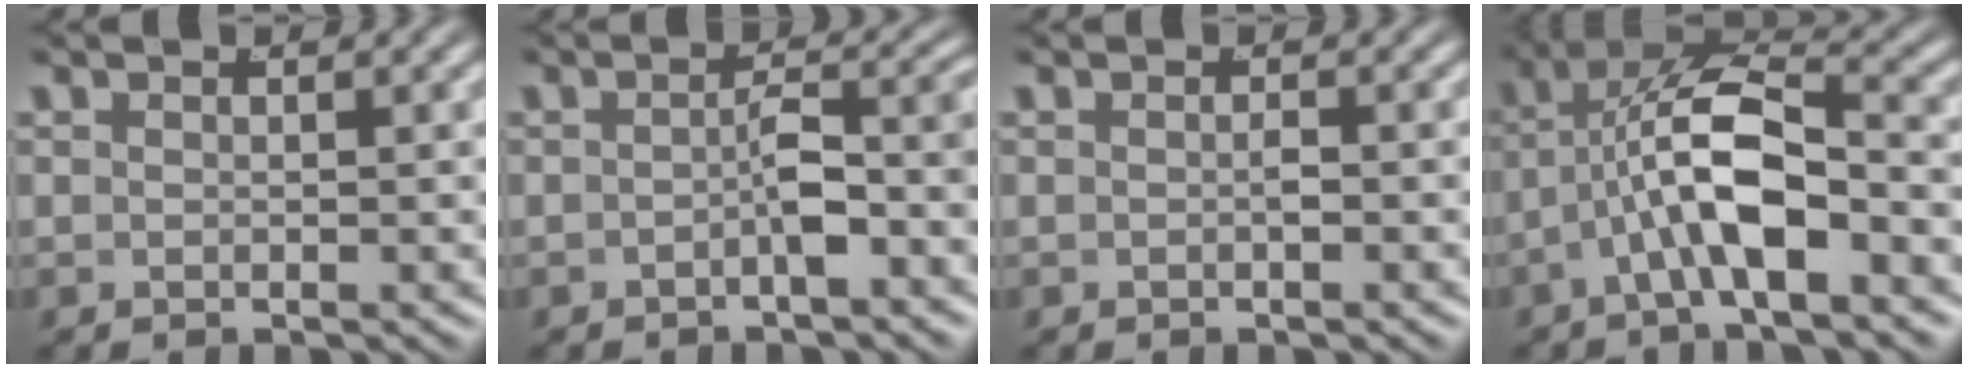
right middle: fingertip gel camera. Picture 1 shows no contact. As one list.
[{"total": 3.1, "force": [-1.4, 0.6, 2.7], "torque": [-0.021, 0.006, -0.023]}, {"total": 0.5, "force": [-0.4, -0.1, 0.4], "torque": [-0.007, 0.001, -0.006]}, {"total": 5.9, "force": [-0.4, 2.8, 5.2], "torque": [-0.090, -0.011, -0.008]}]